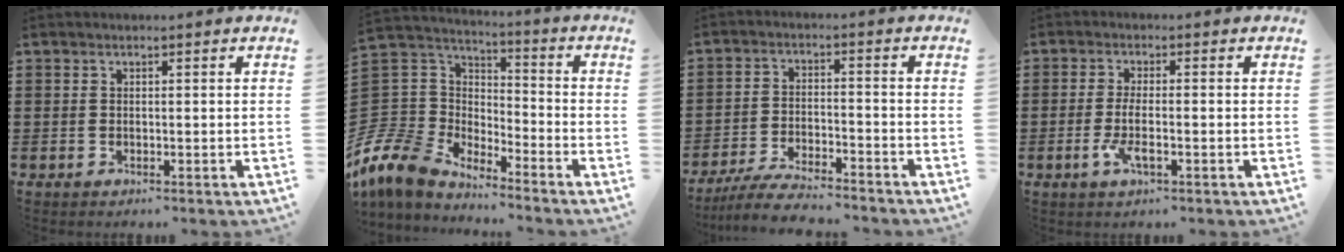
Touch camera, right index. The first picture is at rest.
{"total": 9.5, "force": [-7.8, 5.2, 1.4], "torque": [-0.092, -0.005, -0.163]}
{"total": 5.6, "force": [-5.4, 0.1, 1.7], "torque": [-0.040, -0.006, -0.107]}
{"total": 3.9, "force": [-1.4, 0.9, 3.6], "torque": [-0.090, -0.010, -0.033]}